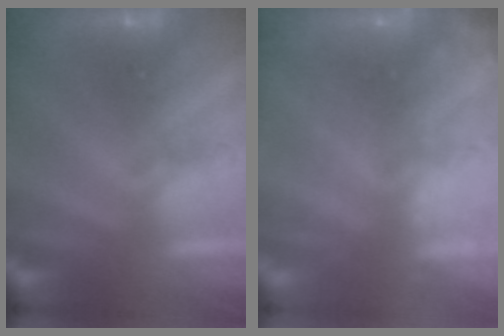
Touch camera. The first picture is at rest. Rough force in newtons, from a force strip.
{"total": 9.1}